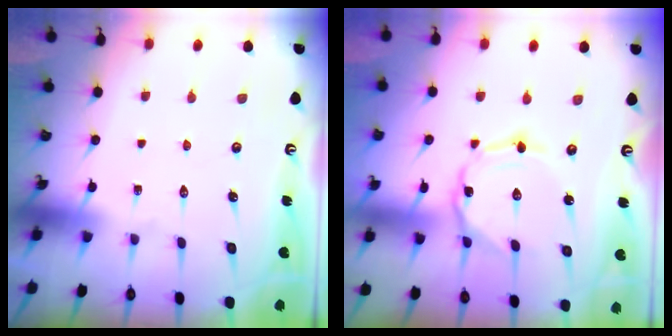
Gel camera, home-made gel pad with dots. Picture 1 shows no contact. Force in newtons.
{"total": 2.3, "press": 2.3, "slide": 0.3}